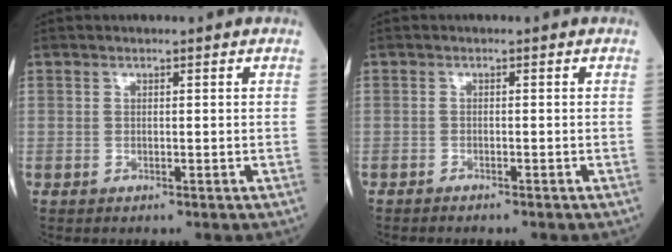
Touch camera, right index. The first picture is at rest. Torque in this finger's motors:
{"motor_torque": [-0.14, -0.24, -0.06, 0.00]}